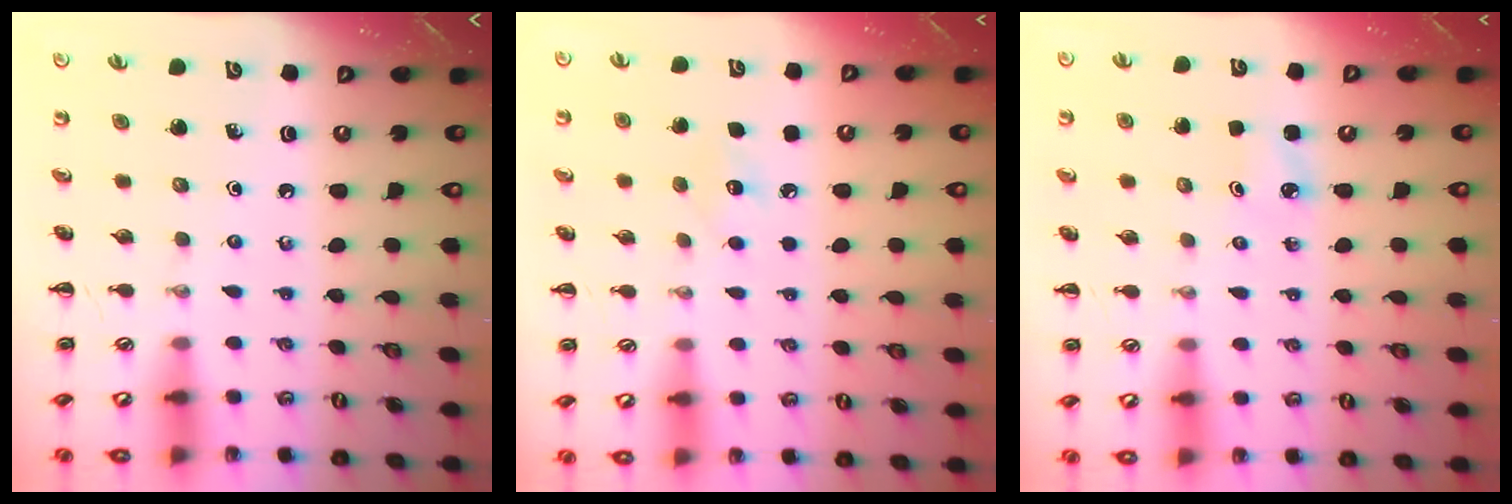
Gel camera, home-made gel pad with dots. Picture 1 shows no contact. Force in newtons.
{"total": 6.1, "press": 5.9, "slide": 1.6}
{"total": 2.5, "press": 2.4, "slide": 0.8}